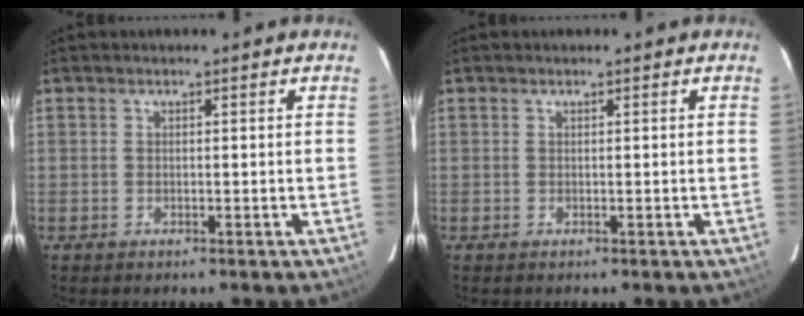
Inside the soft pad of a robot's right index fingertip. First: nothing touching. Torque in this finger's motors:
{"motor_torque": [0.22, -0.26, 0.02, 0.00]}